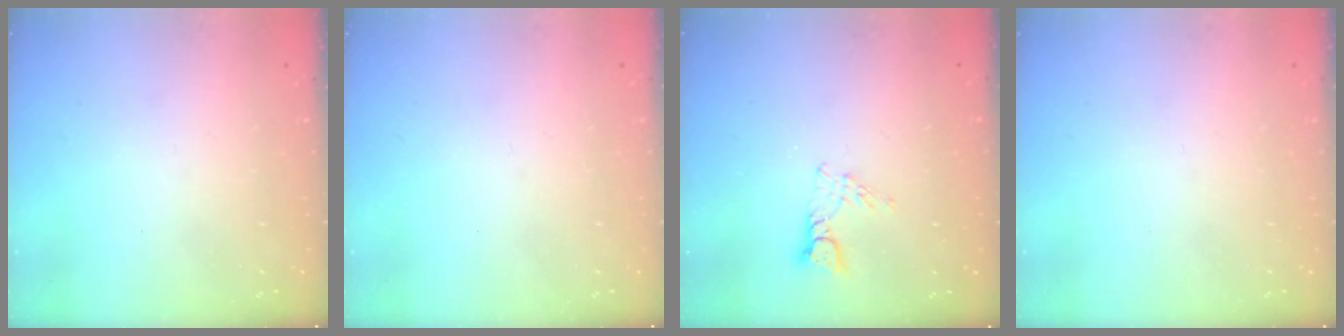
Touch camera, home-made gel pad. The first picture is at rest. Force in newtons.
{"total": 0.0}
{"total": 4.8, "press": 4.8, "slide": 0.4}
{"total": 0.0}